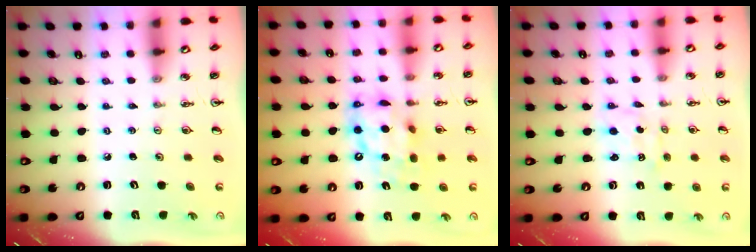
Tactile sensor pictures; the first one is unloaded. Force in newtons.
{"total": 12.0, "press": 12.0, "slide": 0.9}
{"total": 0.7, "press": 0.7, "slide": 0.1}